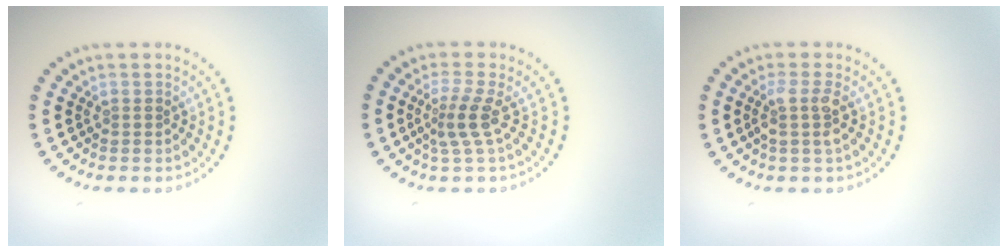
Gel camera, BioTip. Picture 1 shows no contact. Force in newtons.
{"total": 2.6, "press": 1.8, "slide": 1.8}
{"total": 2.1, "press": 1.6, "slide": 1.4}